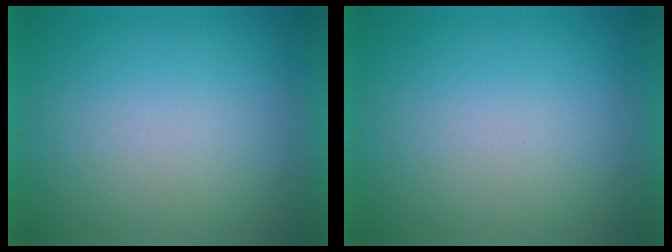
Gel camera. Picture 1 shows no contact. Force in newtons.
{"total": 0.0}